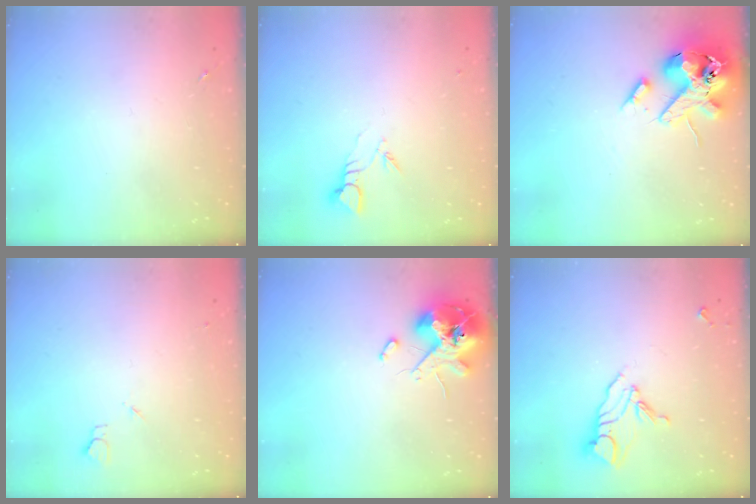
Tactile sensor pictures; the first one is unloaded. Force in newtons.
{"total": 3.8, "press": 3.8, "slide": 0.3}
{"total": 16.9, "press": 16.7, "slide": 2.8}
{"total": 2.7, "press": 2.6, "slide": 0.3}
{"total": 13.9, "press": 13.7, "slide": 2.2}
{"total": 10.7, "press": 10.6, "slide": 1.0}